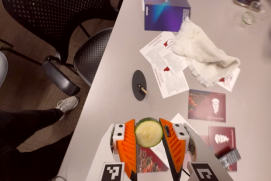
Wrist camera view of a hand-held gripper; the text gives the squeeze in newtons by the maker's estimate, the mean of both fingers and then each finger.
{"total": 10.3, "left": 9.9, "right": 10.6}